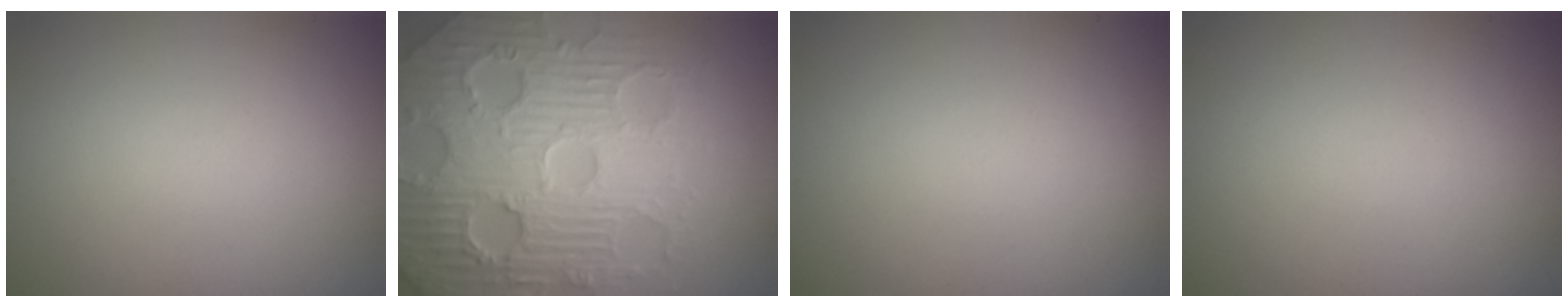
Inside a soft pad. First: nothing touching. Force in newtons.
{"total": 7.8, "press": 7.6, "slide": 1.8}
{"total": 0.0}
{"total": 0.0}